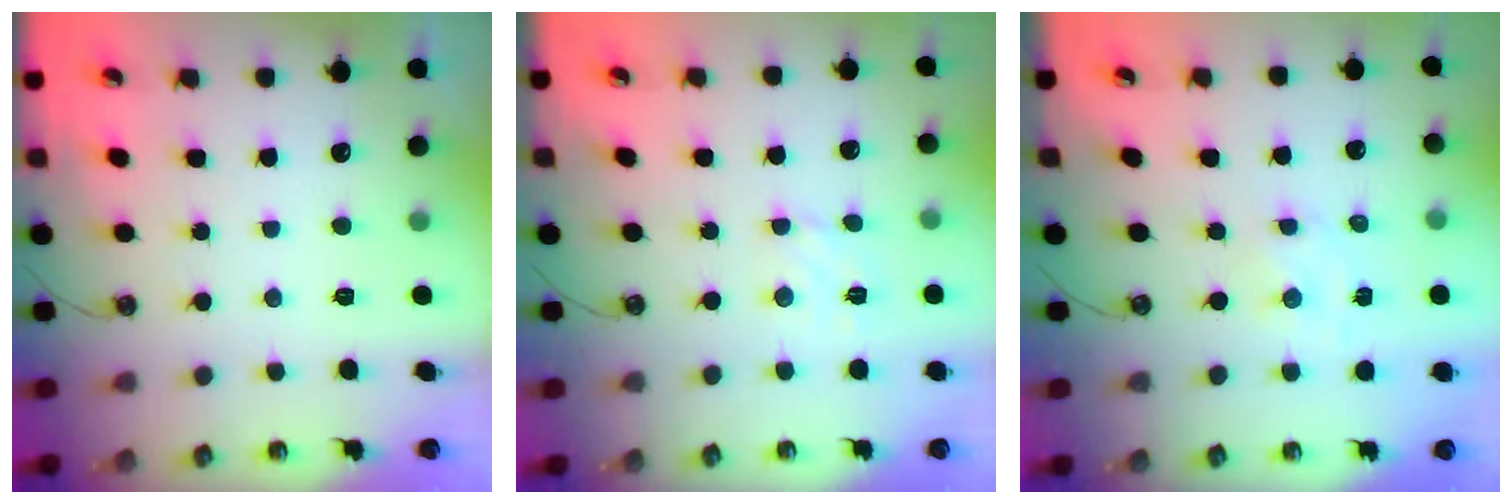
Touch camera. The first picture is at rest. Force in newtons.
{"total": 5.5, "press": 5.4, "slide": 0.8}
{"total": 1.0, "press": 0.9, "slide": 0.2}